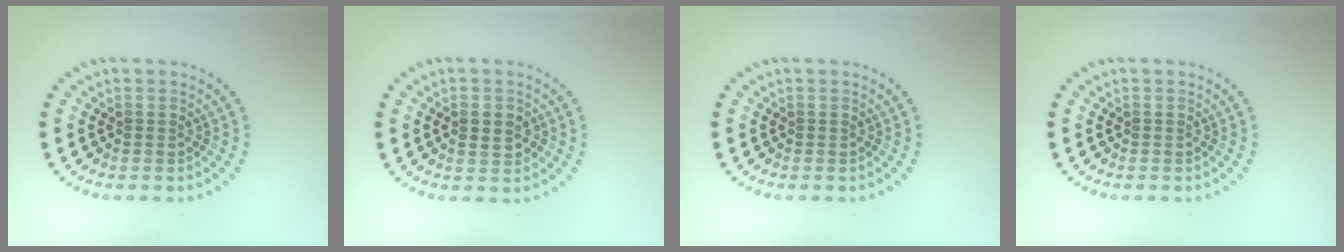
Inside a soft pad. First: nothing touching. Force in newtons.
{"total": 1.7, "press": 1.7, "slide": 0.2}
{"total": 0.0}
{"total": 0.0}